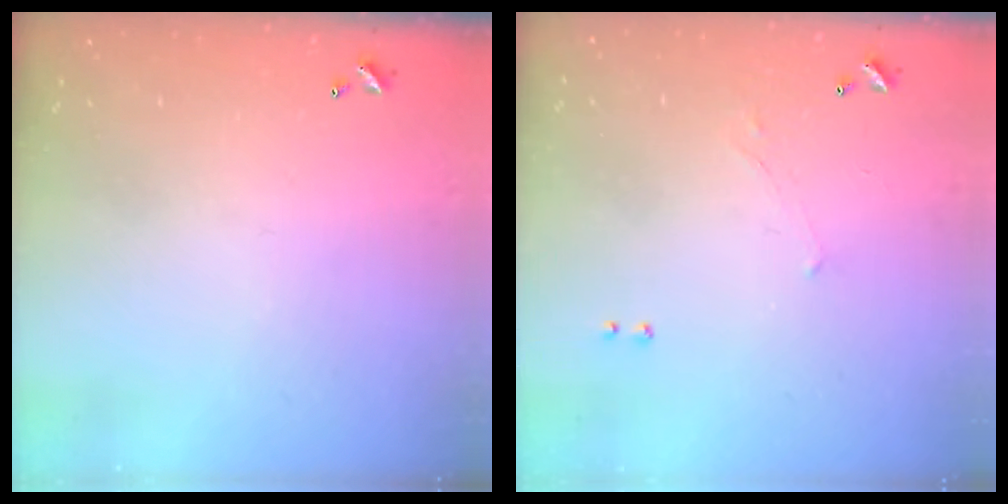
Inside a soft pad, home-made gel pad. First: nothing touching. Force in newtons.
{"total": 2.8, "press": 2.7, "slide": 0.5}